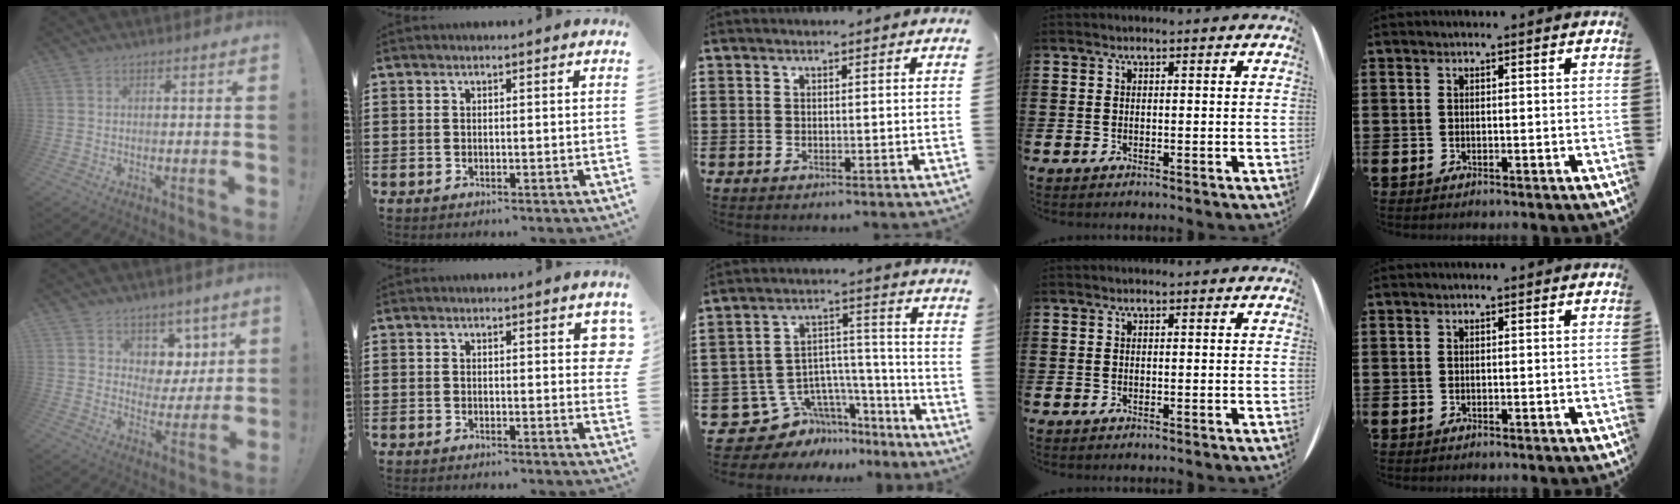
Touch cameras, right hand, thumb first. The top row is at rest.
{"thumb": {"total": 7.5, "force": [5.1, 5.4, 0.6], "torque": [-0.004, -0.050, 0.102]}, "index": {"total": 1.7, "force": [0.7, 0.7, 1.4], "torque": [-0.013, -0.002, 0.009]}, "middle": {"total": 7.9, "force": [-5.2, 5.7, 1.6], "torque": [-0.059, 0.000, -0.092]}}